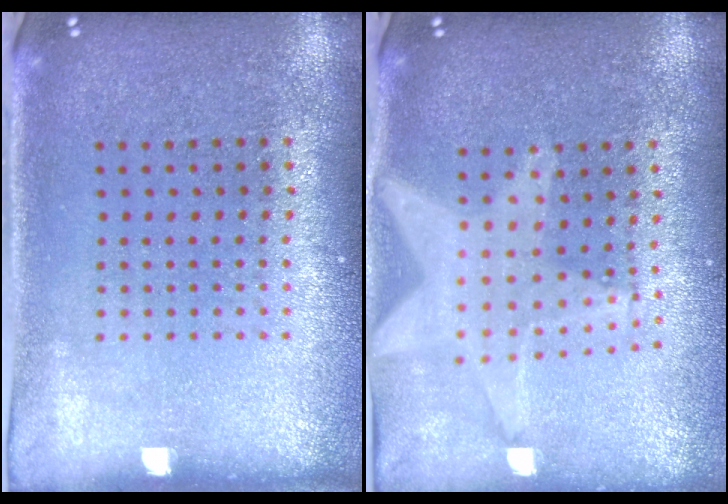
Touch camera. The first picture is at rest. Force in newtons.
{"total": 1.5, "press": 1.4, "slide": 0.4}